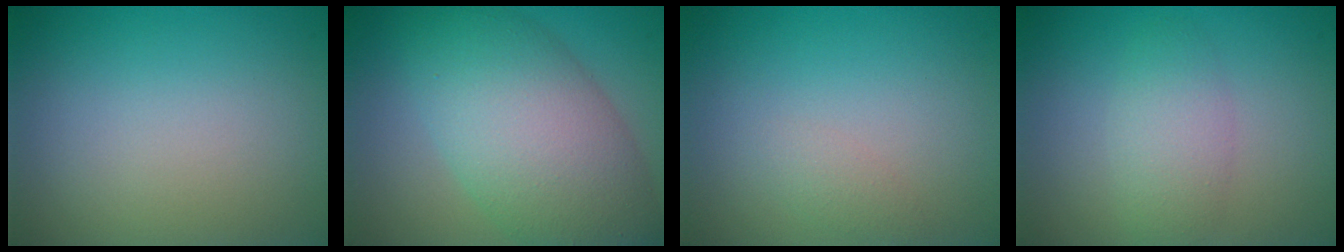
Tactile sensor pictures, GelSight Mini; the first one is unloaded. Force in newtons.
{"total": 9.5, "press": 9.5, "slide": 0.2}
{"total": 1.0, "press": 1.0, "slide": 0.0}
{"total": 2.8, "press": 2.8, "slide": 0.1}